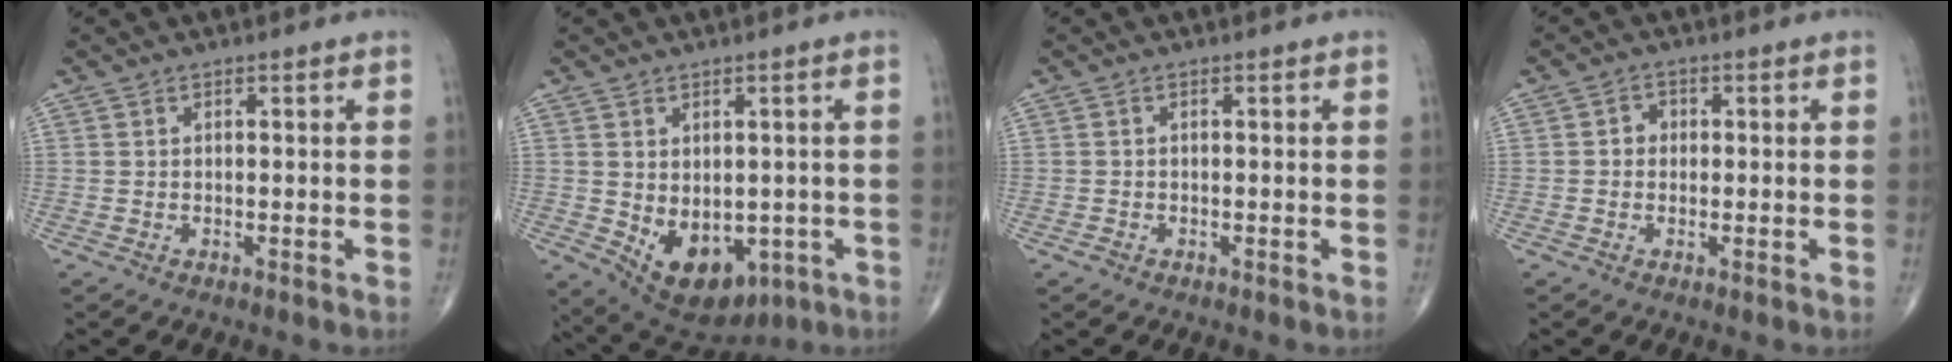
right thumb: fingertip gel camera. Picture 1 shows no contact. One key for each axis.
{"total": 12.1, "fx": -3.0, "fy": 8.0, "fz": 8.5, "tx": -0.101, "ty": -0.005, "tz": -0.019}
{"total": 0.8, "fx": -0.5, "fy": 0.6, "fz": 0.3, "tx": -0.006, "ty": 0.002, "tz": -0.011}
{"total": 2.3, "fx": 0.0, "fy": 2.1, "fz": 1.0, "tx": -0.002, "ty": 0.008, "tz": -0.005}